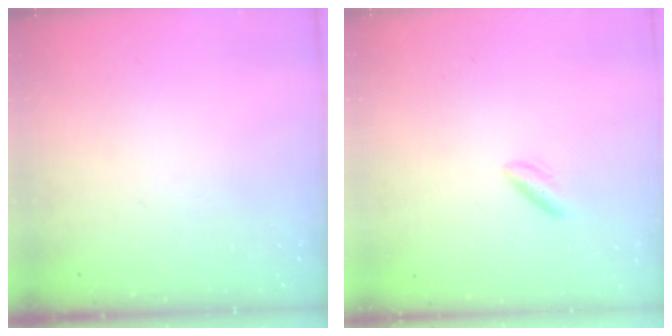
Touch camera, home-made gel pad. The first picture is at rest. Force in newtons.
{"total": 2.5, "press": 2.2, "slide": 1.3}